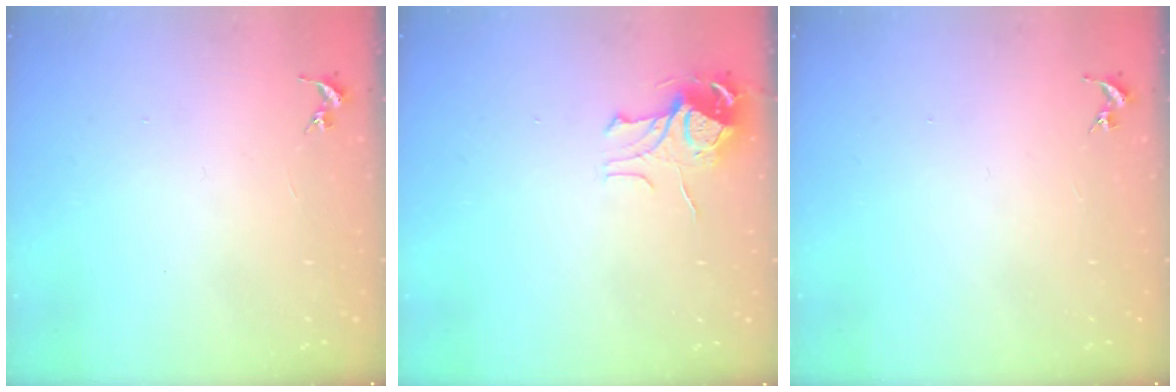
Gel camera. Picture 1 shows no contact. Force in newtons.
{"total": 8.6, "press": 8.6, "slide": 0.8}
{"total": 0.0}